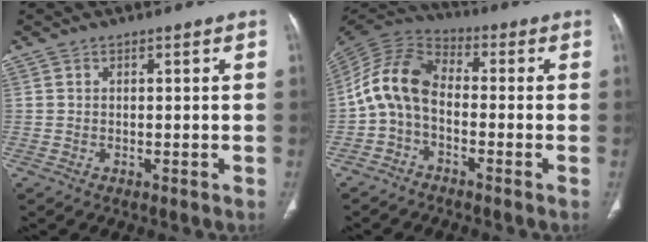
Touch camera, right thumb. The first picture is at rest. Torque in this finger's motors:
{"motor_torque": [1.06, 1.38, 1.26, -0.69, 0.44]}